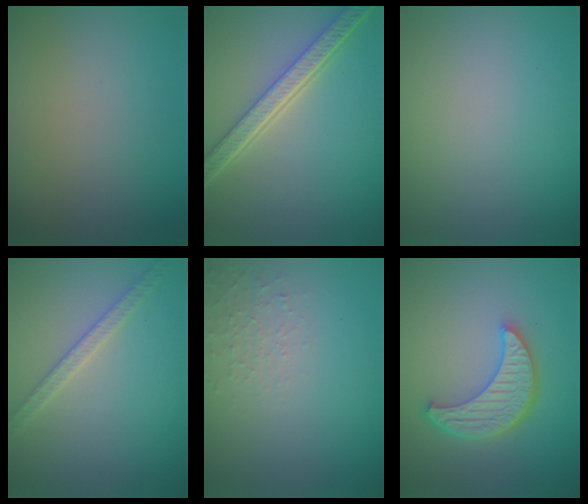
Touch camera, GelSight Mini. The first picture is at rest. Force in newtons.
{"total": 5.4, "press": 4.2, "slide": 3.4}
{"total": 0.0}
{"total": 2.1, "press": 2.0, "slide": 0.6}
{"total": 1.8, "press": 1.8, "slide": 0.4}
{"total": 5.4, "press": 4.3, "slide": 3.2}